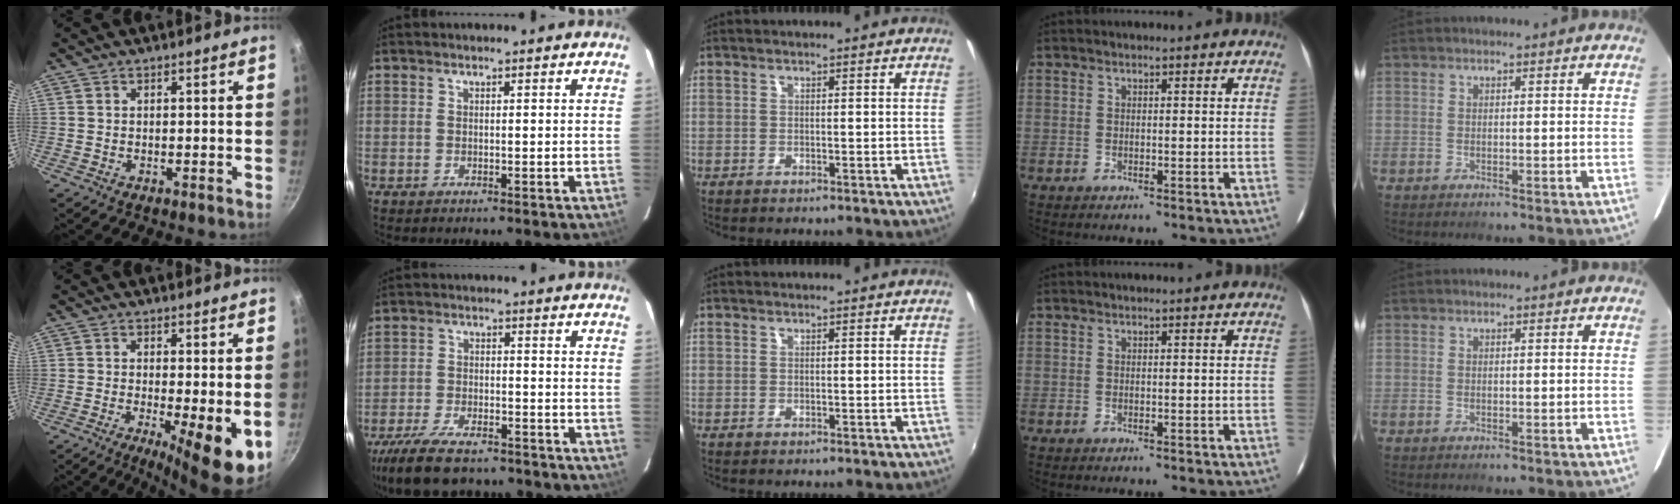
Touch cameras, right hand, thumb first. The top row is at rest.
{"thumb": {"total": 9.1, "force": [-1.8, 1.9, 8.7], "torque": [-0.125, -0.010, -0.021]}, "index": {"total": 14.7, "force": [-11.8, 5.3, 7.1], "torque": [-0.163, -0.023, -0.197]}}